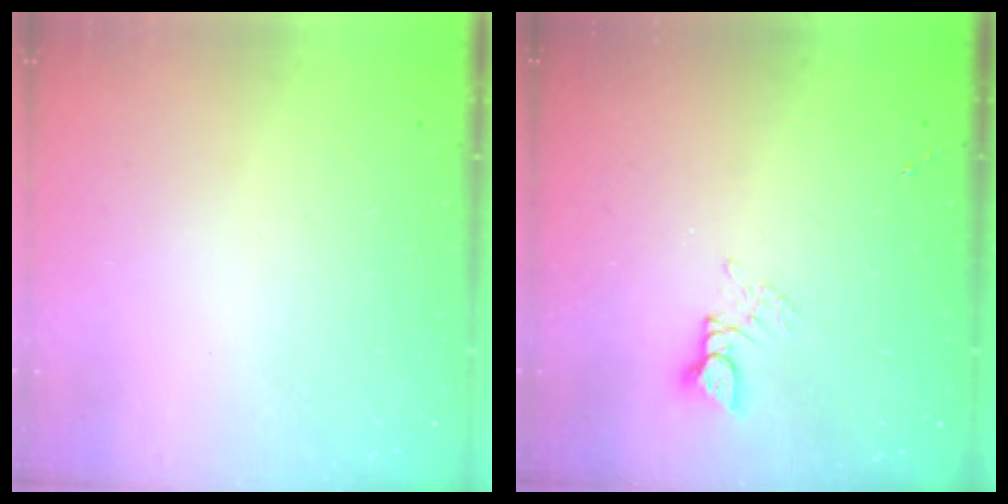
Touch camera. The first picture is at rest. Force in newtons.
{"total": 2.6, "press": 2.6, "slide": 0.1}